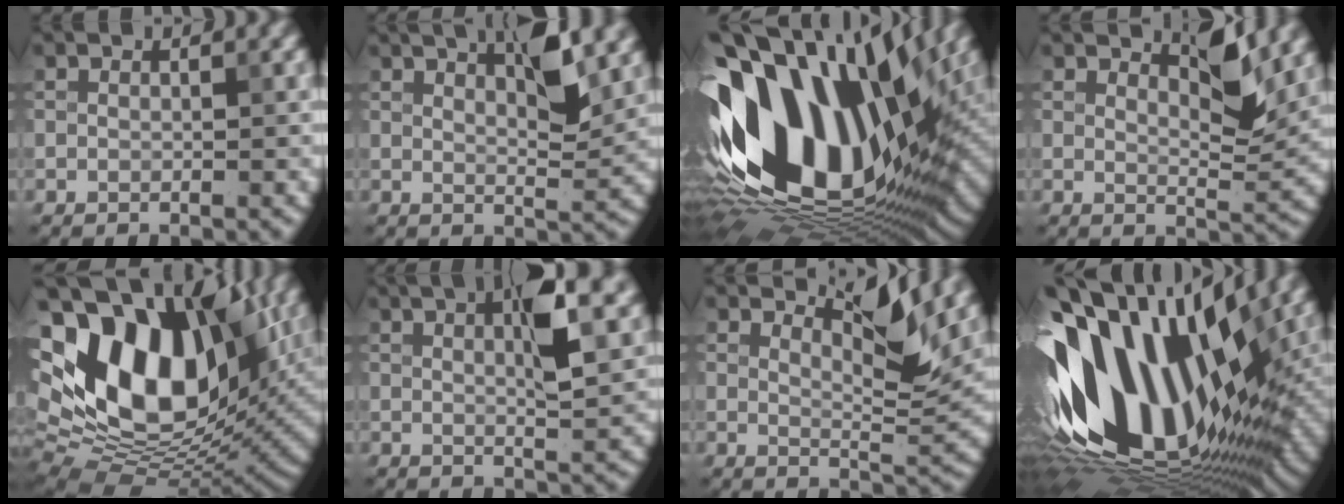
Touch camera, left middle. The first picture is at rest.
{"total": 3.7, "force": [2.0, 0.4, 3.1], "torque": [-0.057, 0.005, 0.049]}
{"total": 17.4, "force": [0.4, 9.7, 14.4], "torque": [-0.280, 0.009, 0.005]}
{"total": 2.6, "force": [1.9, 0.1, 1.8], "torque": [-0.046, -0.005, 0.046]}
{"total": 17.6, "force": [3.6, 11.1, 13.1], "torque": [-0.268, 0.015, 0.083]}
{"total": 4.7, "force": [1.3, 0.6, 4.4], "torque": [-0.082, 0.003, 0.039]}
{"total": 3.8, "force": [2.8, 0.1, 2.6], "torque": [-0.060, -0.005, 0.064]}
{"total": 16.9, "force": [-1.3, 9.6, 13.9], "torque": [-0.278, 0.005, -0.017]}